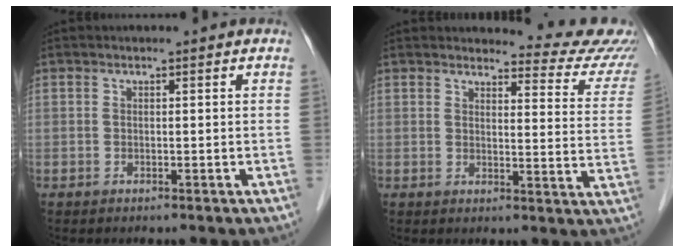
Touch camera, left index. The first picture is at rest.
{"total": 13.7, "force": [13.6, 1.8, 1.3], "torque": [0.020, -0.092, 0.117]}